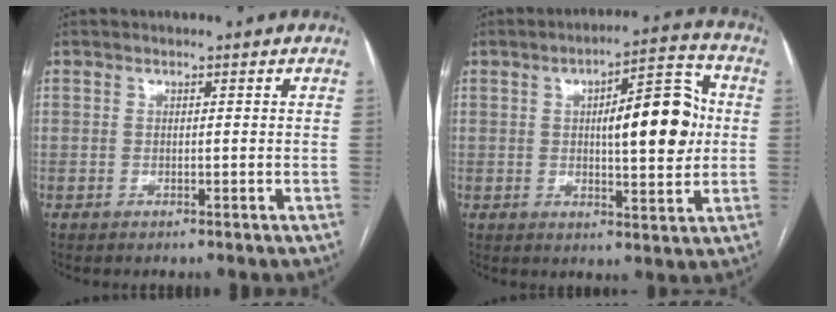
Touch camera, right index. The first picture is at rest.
{"total": 12.5, "force": [1.3, 3.4, 11.9], "torque": [-0.168, 0.024, 0.021]}